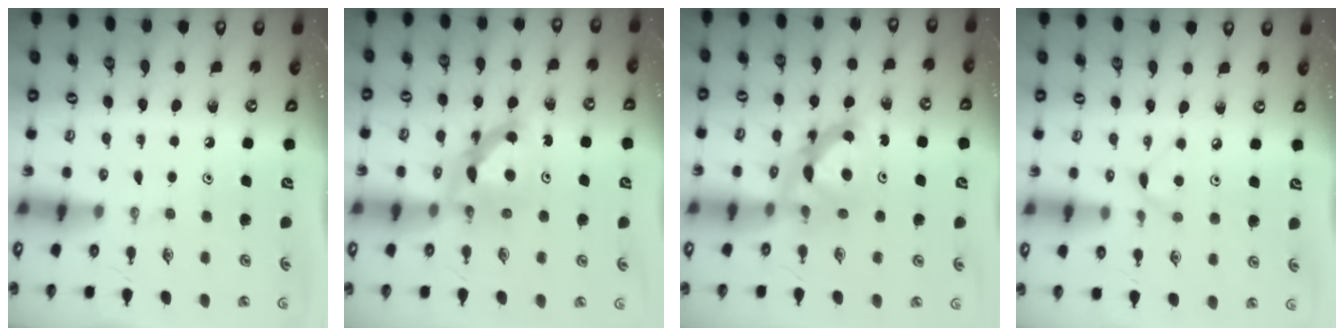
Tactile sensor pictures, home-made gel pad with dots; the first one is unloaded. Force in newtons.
{"total": 6.9, "press": 6.8, "slide": 0.6}
{"total": 8.3, "press": 8.3, "slide": 0.5}
{"total": 4.7, "press": 4.6, "slide": 0.5}